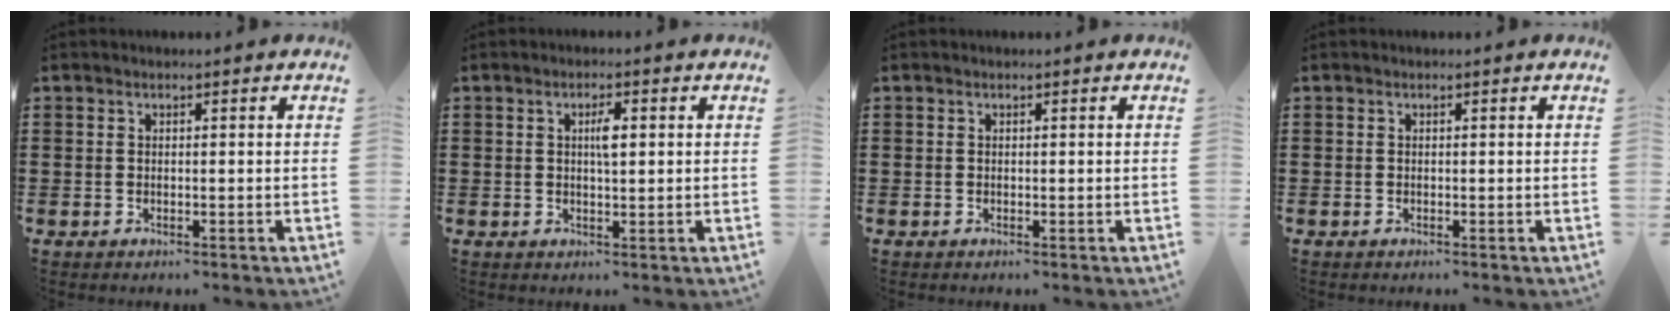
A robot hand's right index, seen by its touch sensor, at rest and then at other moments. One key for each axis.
{"total": 2.8, "fx": 0.5, "fy": 0.8, "fz": 2.6, "tx": -0.045, "ty": 0.001, "tz": 0.003}
{"total": 0.0}
{"total": 0.0}